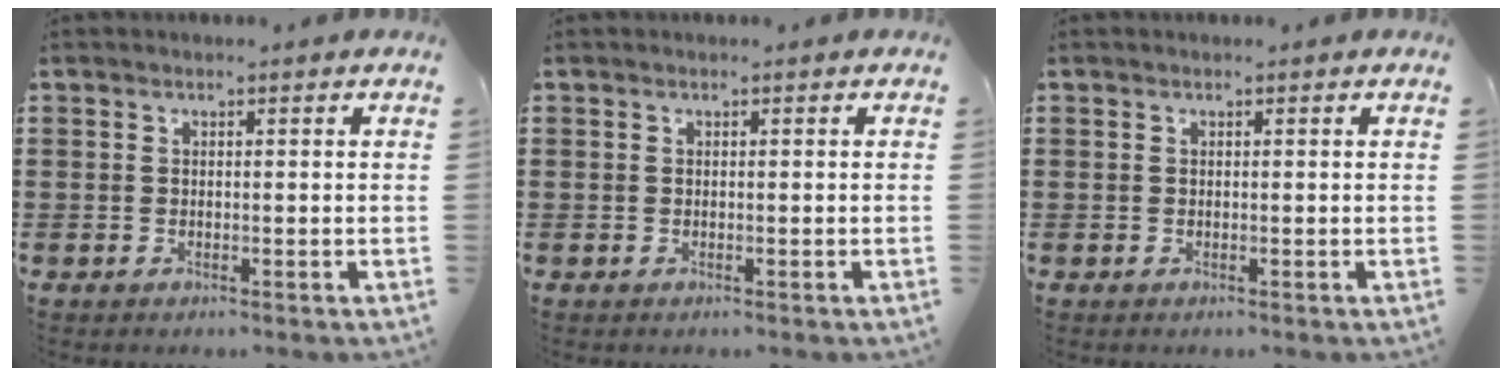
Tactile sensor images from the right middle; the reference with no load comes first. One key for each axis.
{"total": 0.0}
{"total": 0.0}